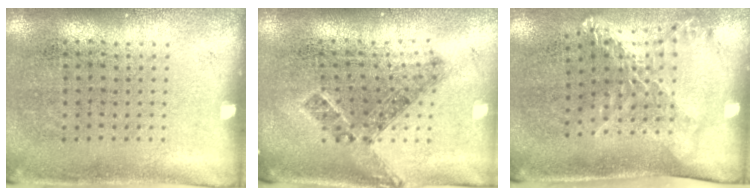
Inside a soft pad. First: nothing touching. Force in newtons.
{"total": 1.1, "press": 0.9, "slide": 0.7}
{"total": 1.7, "press": 1.3, "slide": 1.1}